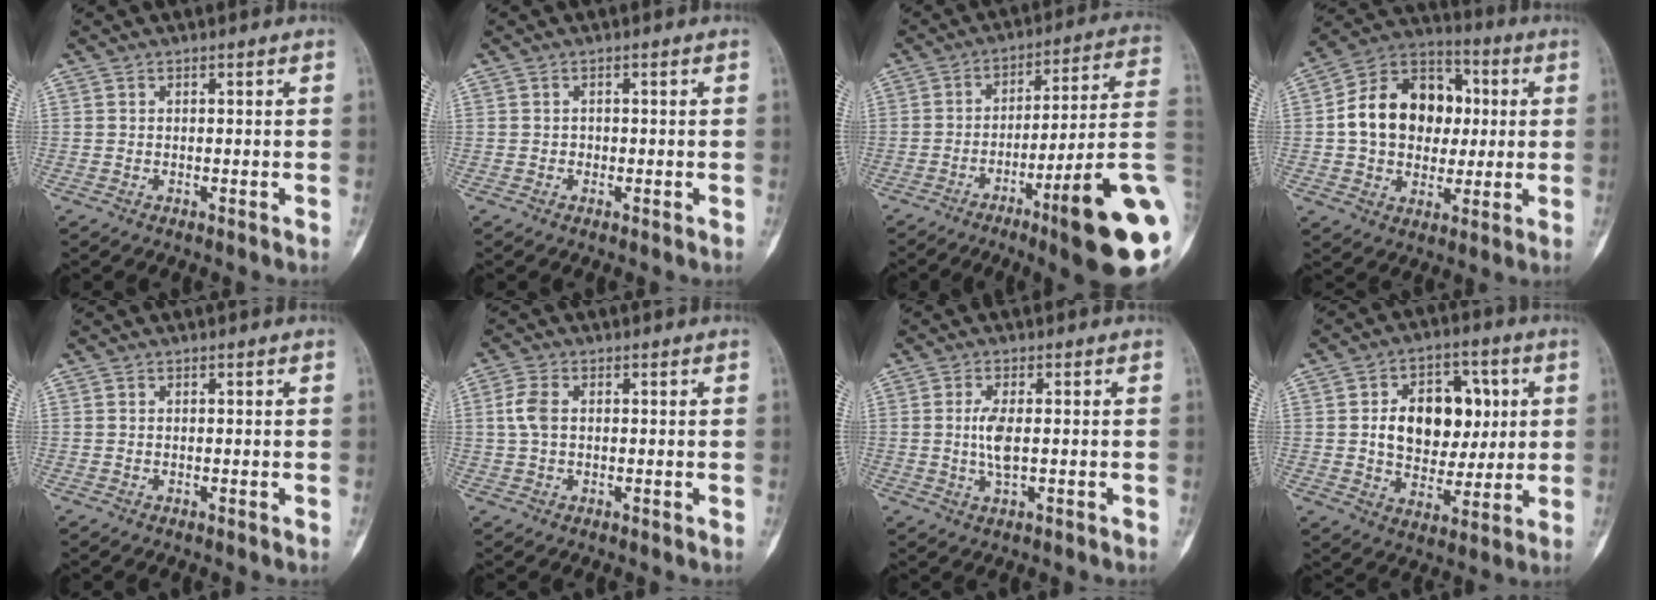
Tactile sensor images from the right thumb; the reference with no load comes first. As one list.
[{"total": 0.7, "force": [-0.2, 0.7, 0.1], "torque": [0.007, 0.004, -0.005]}, {"total": 20.4, "force": [-7.1, 1.7, 19.0], "torque": [-0.219, 0.030, -0.106]}, {"total": 18.2, "force": [1.4, 13.8, 11.8], "torque": [-0.152, 0.024, 0.019]}, {"total": 0.0}, {"total": 4.1, "force": [0.4, 2.6, 3.2], "torque": [-0.078, 0.009, 0.004]}, {"total": 4.3, "force": [-0.1, 1.4, 4.1], "torque": [-0.091, -0.006, -0.005]}, {"total": 15.5, "force": [2.4, 10.9, 10.8], "torque": [-0.112, 0.006, 0.040]}]